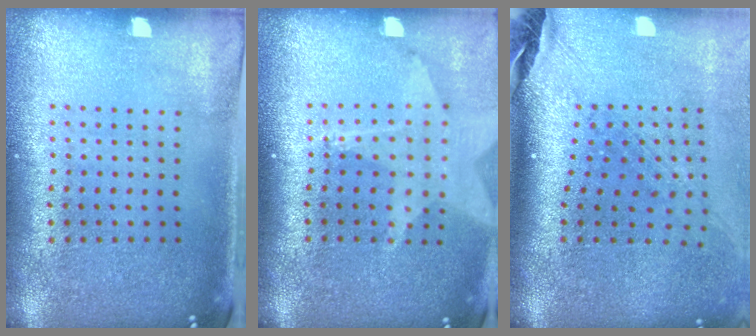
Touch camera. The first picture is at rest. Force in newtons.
{"total": 1.7, "press": 1.5, "slide": 0.9}
{"total": 2.8, "press": 2.0, "slide": 1.9}